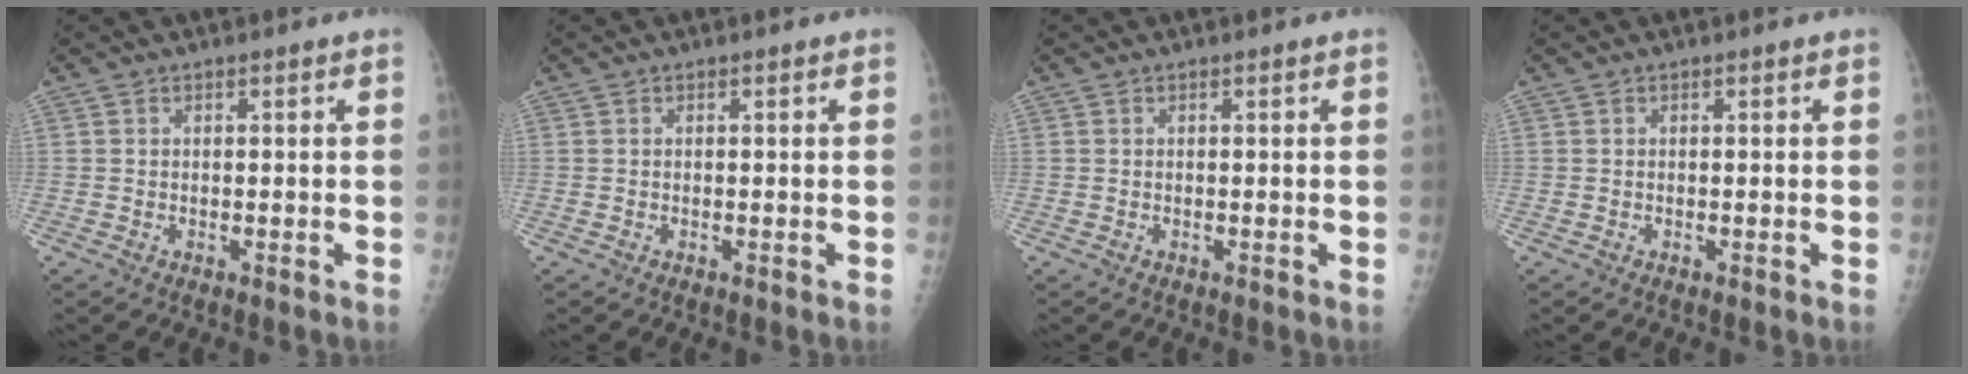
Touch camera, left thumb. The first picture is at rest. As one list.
[{"total": 0.0}, {"total": 0.0}, {"total": 0.0}]